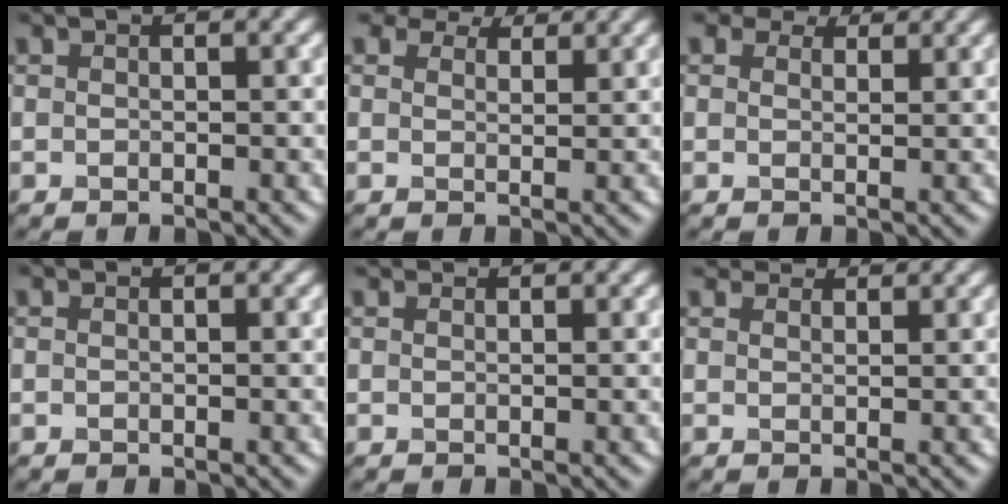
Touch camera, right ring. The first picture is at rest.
{"total": 5.0, "force": [4.2, 2.1, 1.7], "torque": [-0.042, -0.004, 0.065]}
{"total": 3.3, "force": [2.7, 1.5, 1.2], "torque": [-0.026, -0.004, 0.037]}
{"total": 0.0}
{"total": 1.2, "force": [1.1, 0.1, 0.3], "torque": [-0.011, -0.002, 0.013]}
{"total": 3.8, "force": [3.4, 1.2, 1.2], "torque": [-0.027, -0.005, 0.053]}